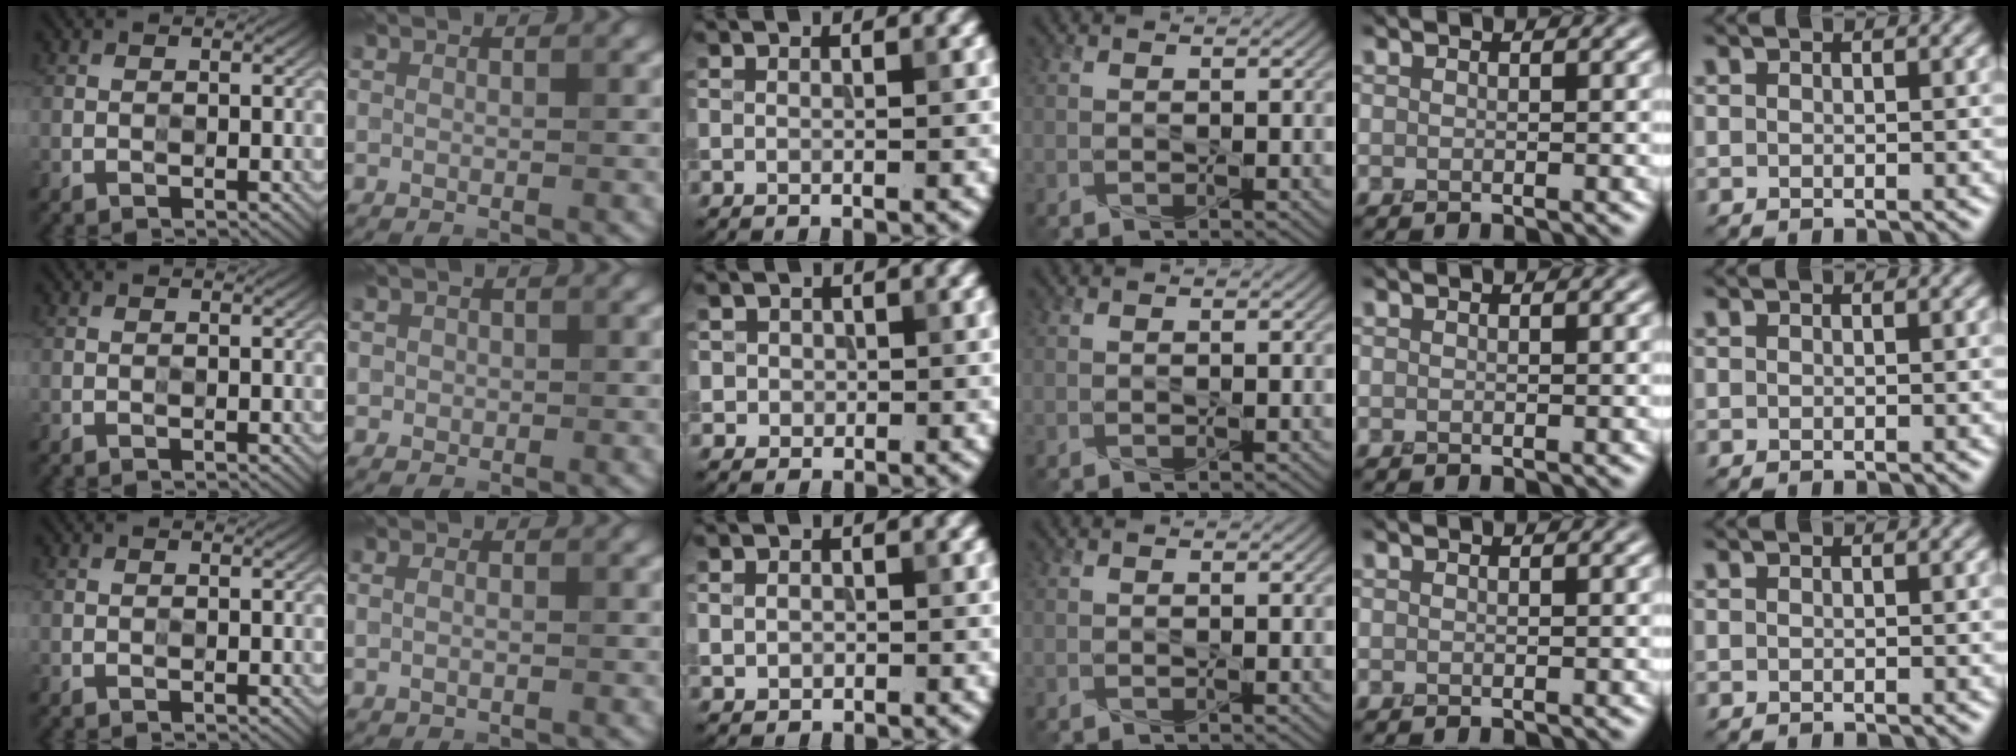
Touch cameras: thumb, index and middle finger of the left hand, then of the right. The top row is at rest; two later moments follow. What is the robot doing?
{"motion": "press", "object": "memory foam"}